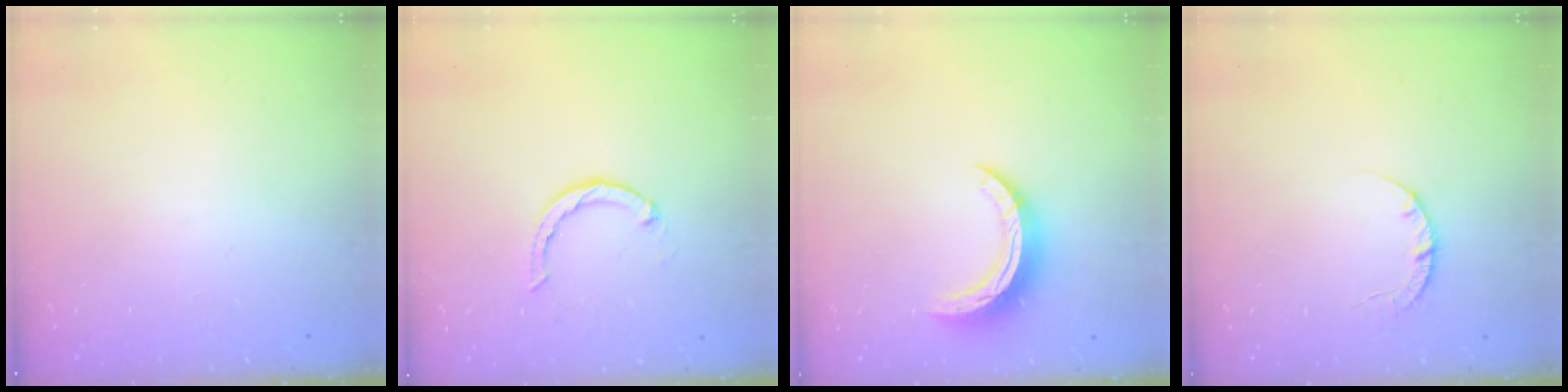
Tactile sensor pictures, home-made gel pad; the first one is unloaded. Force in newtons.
{"total": 2.1, "press": 2.0, "slide": 0.4}
{"total": 10.1, "press": 10.1, "slide": 0.1}
{"total": 3.7, "press": 3.7, "slide": 0.5}